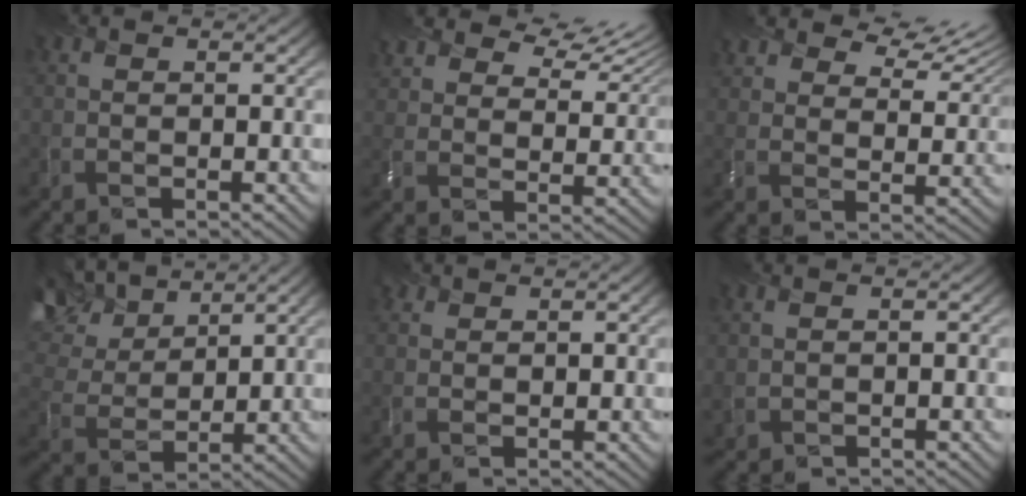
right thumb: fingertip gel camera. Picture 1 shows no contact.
{"total": 9.7, "force": [8.0, 3.5, 4.1], "torque": [-0.094, 0.008, 0.135]}
{"total": 8.7, "force": [7.2, 3.2, 3.8], "torque": [-0.082, 0.007, 0.121]}
{"total": 10.3, "force": [7.5, 4.6, 5.3], "torque": [-0.155, 0.024, 0.148]}
{"total": 1.0, "force": [0.8, 0.6, 0.1], "torque": [0.003, -0.006, 0.019]}
{"total": 0.7, "force": [0.2, 0.5, 0.5], "torque": [-0.020, -0.004, 0.010]}